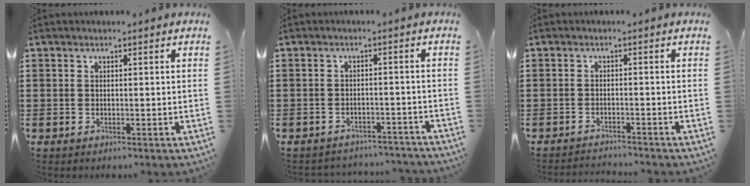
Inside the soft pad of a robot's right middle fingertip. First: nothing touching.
{"total": 2.6, "force": [-2.6, 0.2, 0.0], "torque": [-0.008, -0.002, -0.055]}
{"total": 1.8, "force": [-1.8, -0.1, -0.1], "torque": [-0.003, 0.001, -0.039]}